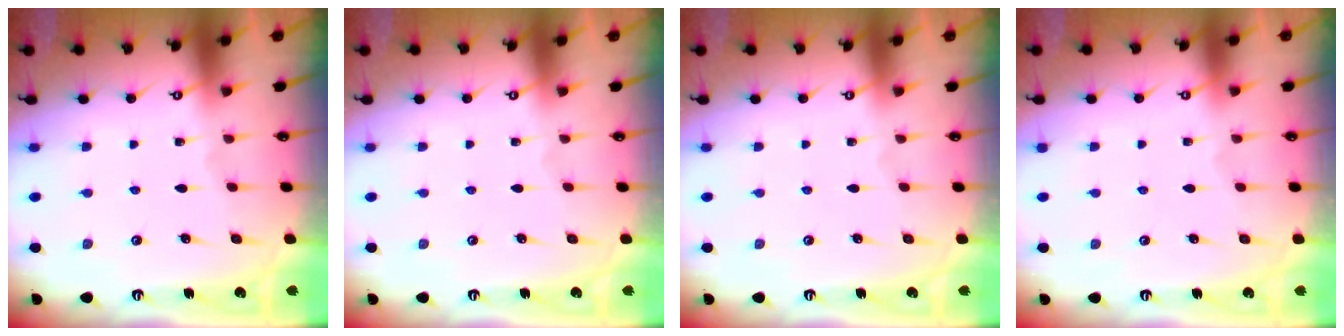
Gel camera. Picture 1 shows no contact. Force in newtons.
{"total": 0.0}
{"total": 0.0}
{"total": 4.0, "press": 4.0, "slide": 0.1}